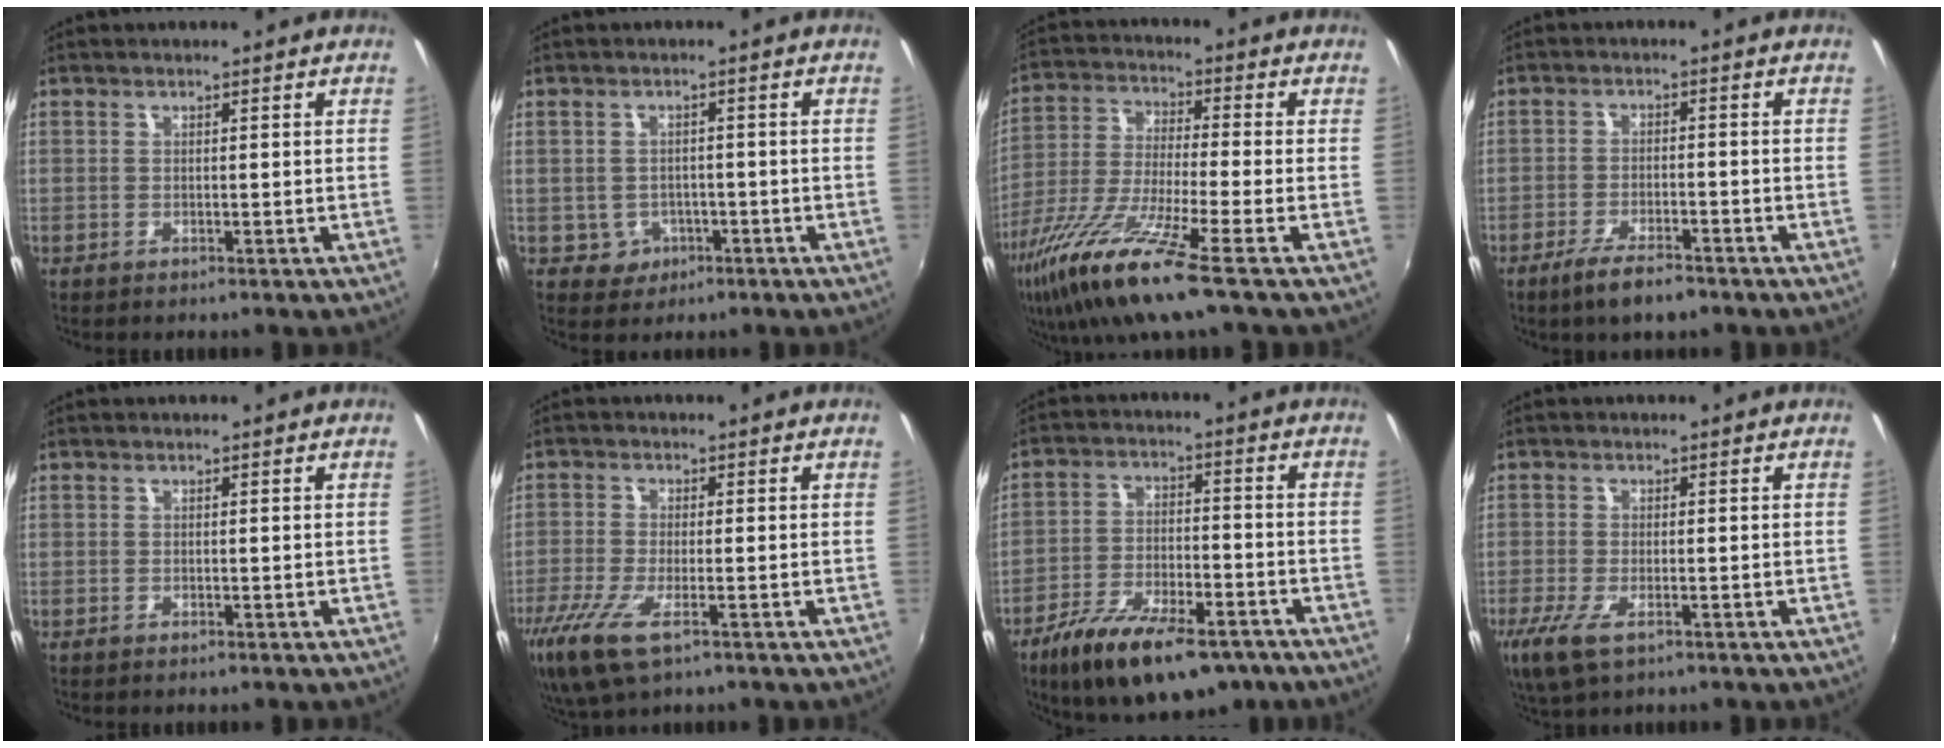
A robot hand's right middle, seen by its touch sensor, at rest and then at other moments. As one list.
[{"total": 3.8, "force": [-1.3, 3.5, 0.6], "torque": [-0.023, 0.007, -0.010]}, {"total": 15.8, "force": [-9.8, 1.1, 12.3], "torque": [-0.262, -0.041, -0.189]}, {"total": 6.3, "force": [-4.6, 1.6, 4.0], "torque": [-0.095, -0.013, -0.083]}, {"total": 0.0}, {"total": 9.9, "force": [-5.8, 3.1, 7.5], "torque": [-0.174, -0.039, -0.107]}, {"total": 17.6, "force": [-11.7, 7.1, 11.1], "torque": [-0.207, -0.028, -0.186]}, {"total": 6.7, "force": [-3.5, 2.6, 5.0], "torque": [-0.116, -0.028, -0.064]}]